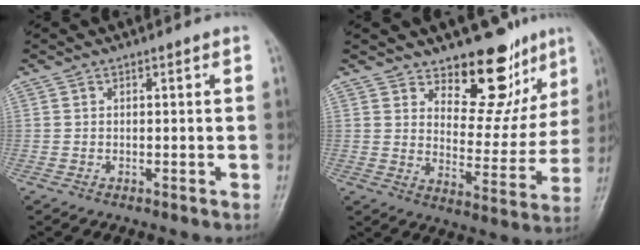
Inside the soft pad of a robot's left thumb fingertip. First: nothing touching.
{"total": 13.0, "force": [10.0, 6.2, 5.7], "torque": [-0.020, -0.080, 0.148]}